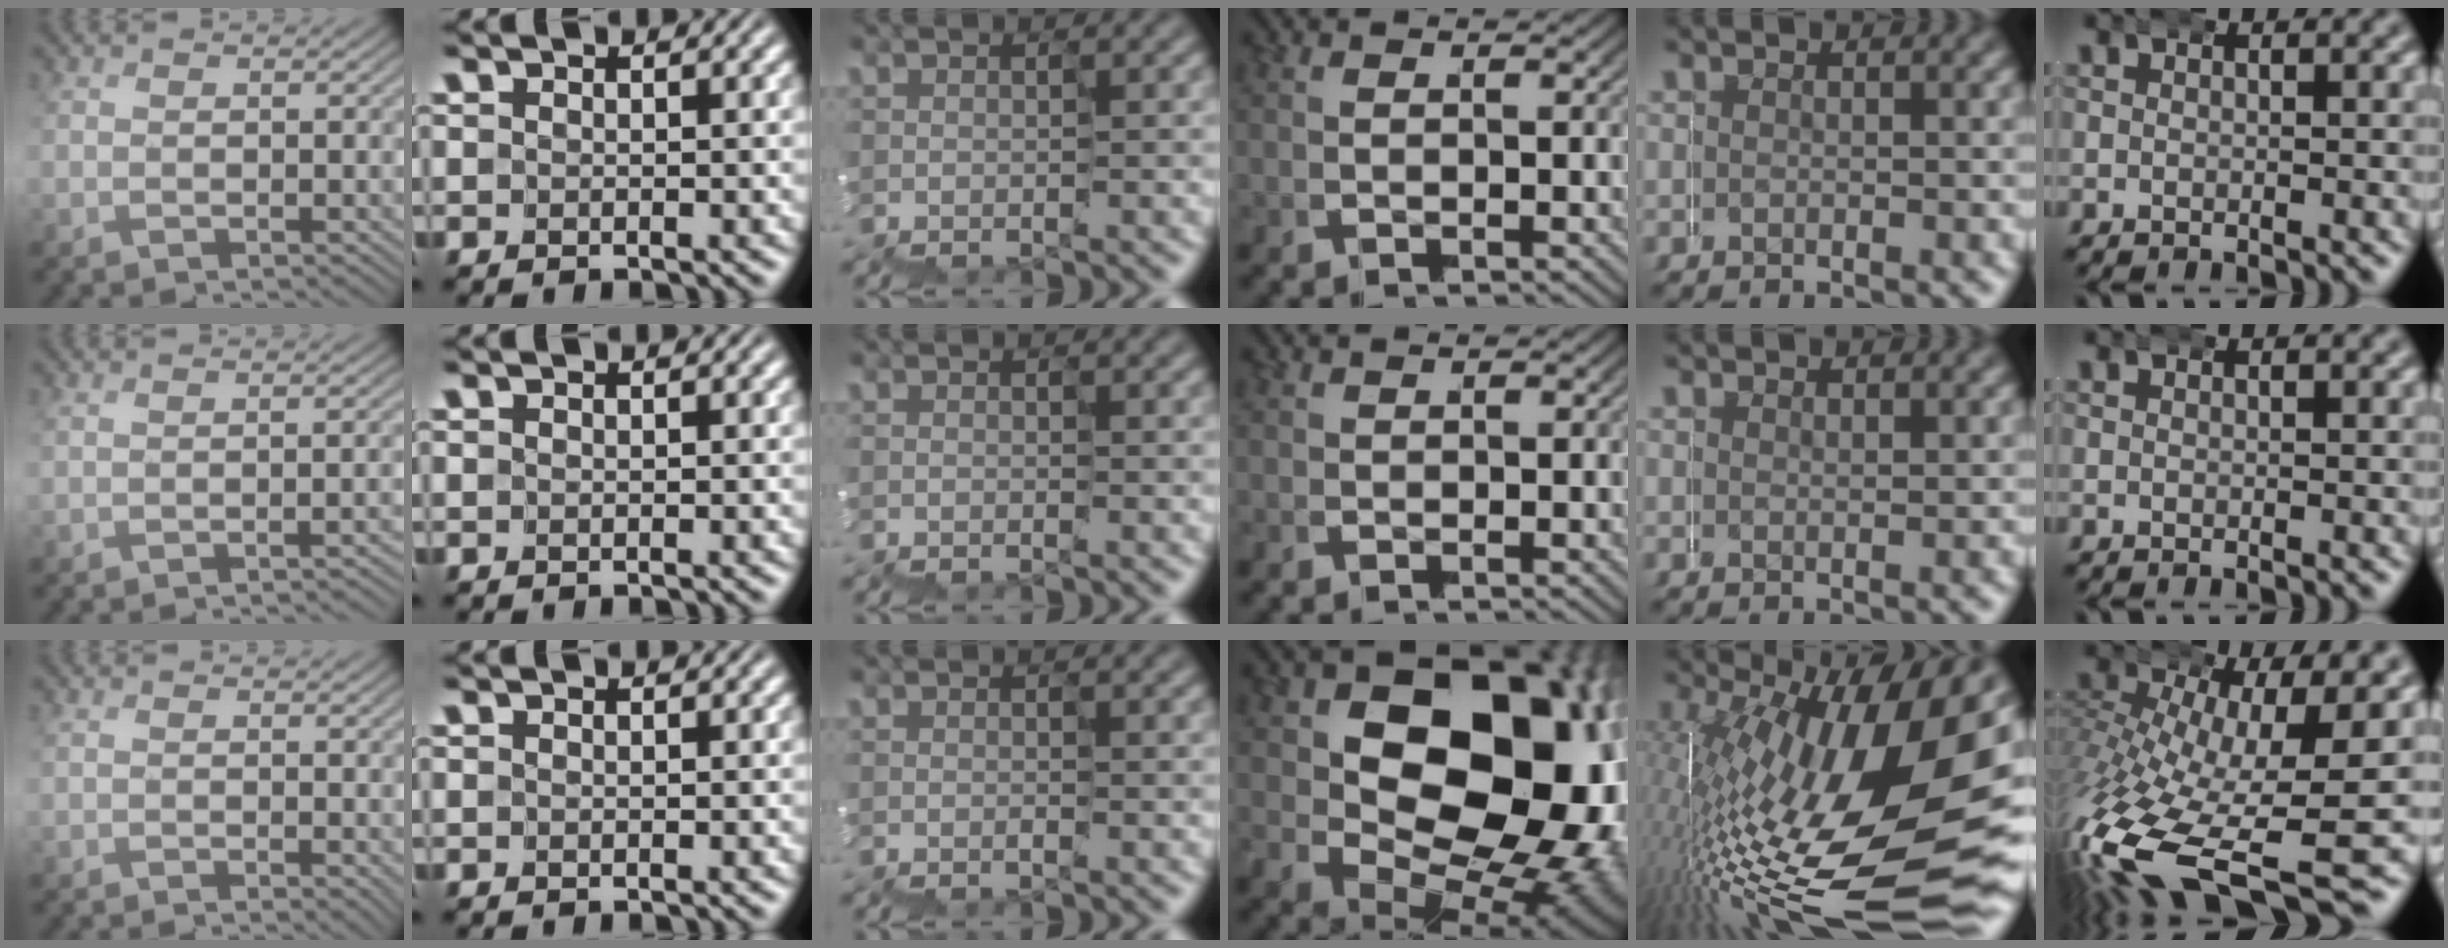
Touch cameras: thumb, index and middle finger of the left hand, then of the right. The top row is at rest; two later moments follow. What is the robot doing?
{"motion": "wrap", "object": "duck tape"}